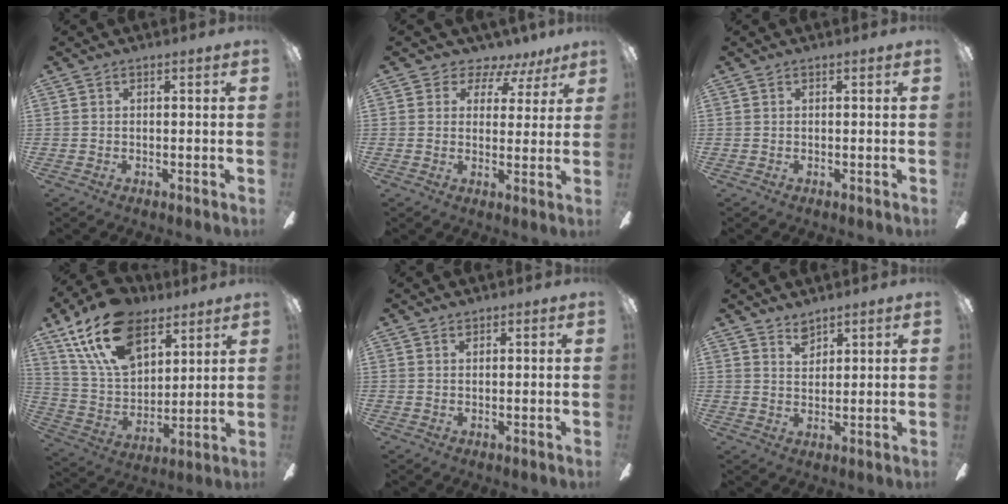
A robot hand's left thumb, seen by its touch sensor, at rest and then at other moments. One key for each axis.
{"total": 5.2, "fx": 4.0, "fy": 3.2, "fz": 0.9, "tx": -0.011, "ty": -0.035, "tz": 0.068}
{"total": 0.0}
{"total": 20.7, "fx": 12.8, "fy": 11.7, "fz": 11.3, "tx": -0.232, "ty": -0.052, "tz": 0.234}
{"total": 0.8, "fx": 0.7, "fy": 0.3, "fz": 0.2, "tx": -0.004, "ty": 0.000, "tz": 0.013}
{"total": 3.7, "fx": 3.2, "fy": 1.6, "fz": 0.9, "tx": -0.007, "ty": -0.017, "tz": 0.058}